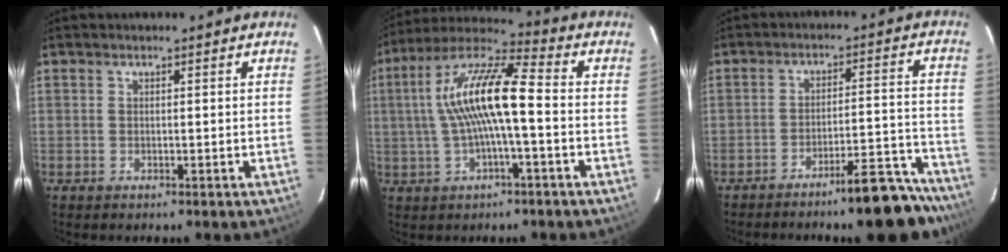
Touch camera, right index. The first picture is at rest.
{"total": 14.0, "force": [-0.2, 2.8, 13.7], "torque": [-0.262, 0.022, -0.009]}
{"total": 13.7, "force": [-12.5, 1.5, 5.4], "torque": [-0.062, 0.030, -0.165]}